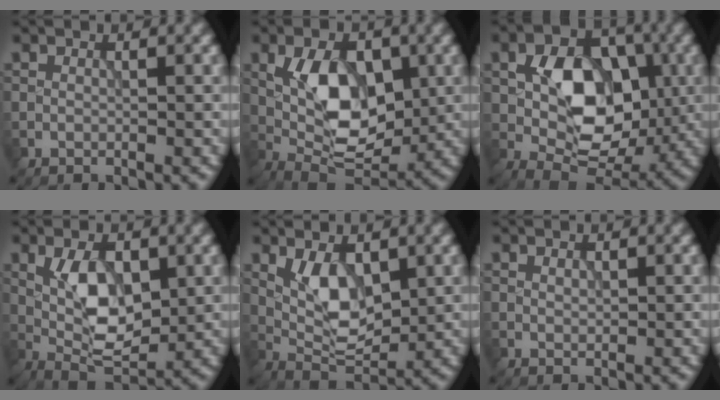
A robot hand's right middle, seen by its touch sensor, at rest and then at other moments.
{"total": 8.2, "force": [0.7, 4.6, 6.7], "torque": [-0.112, -0.003, 0.012]}
{"total": 9.1, "force": [0.1, 6.1, 6.8], "torque": [-0.110, 0.001, 0.004]}
{"total": 6.3, "force": [0.5, 3.1, 5.5], "torque": [-0.097, -0.002, 0.011]}
{"total": 5.2, "force": [1.2, 2.5, 4.3], "torque": [-0.076, -0.003, 0.025]}
{"total": 0.6, "force": [0.3, 0.3, 0.4], "torque": [-0.008, -0.001, 0.007]}